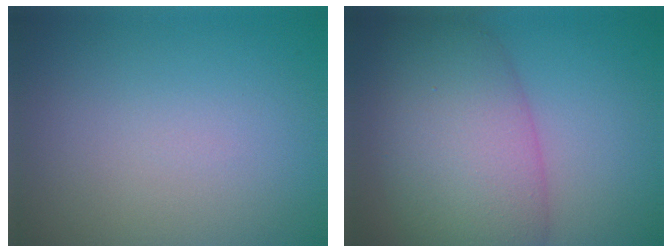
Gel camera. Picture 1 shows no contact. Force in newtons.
{"total": 9.9, "press": 9.9, "slide": 0.5}